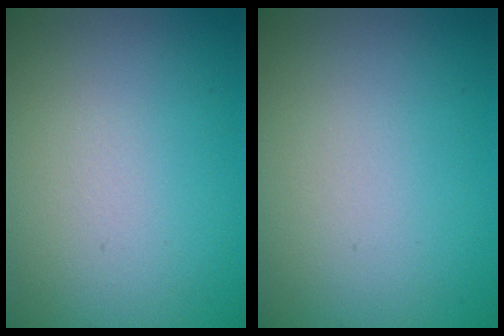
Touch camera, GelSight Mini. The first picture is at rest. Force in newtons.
{"total": 0.0}